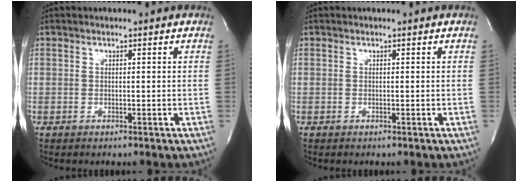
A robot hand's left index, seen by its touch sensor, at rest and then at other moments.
{"total": 0.0}